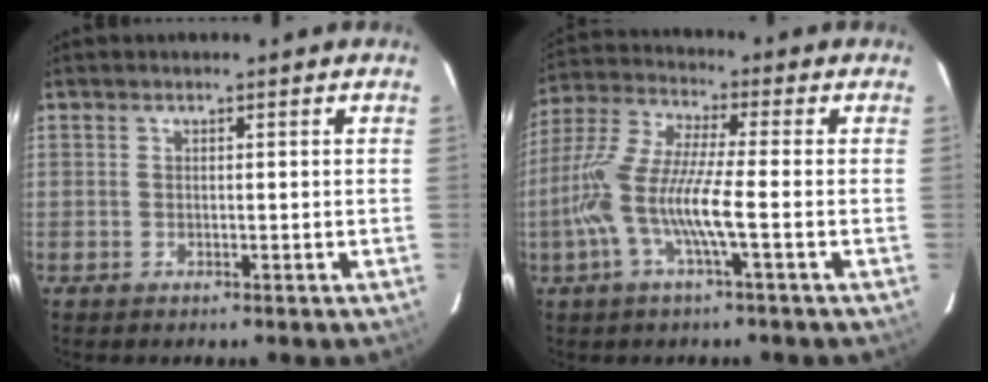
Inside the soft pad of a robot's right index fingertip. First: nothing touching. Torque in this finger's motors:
{"motor_torque": [1.56, -0.58, 0.94, 0.21]}